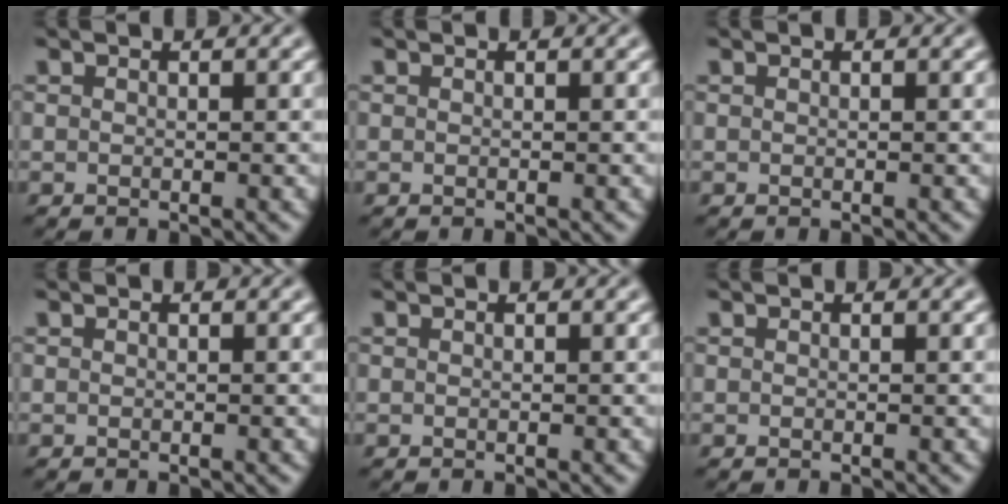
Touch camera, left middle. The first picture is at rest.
{"total": 0.0}
{"total": 0.0}
{"total": 0.0}
{"total": 0.0}
{"total": 0.0}